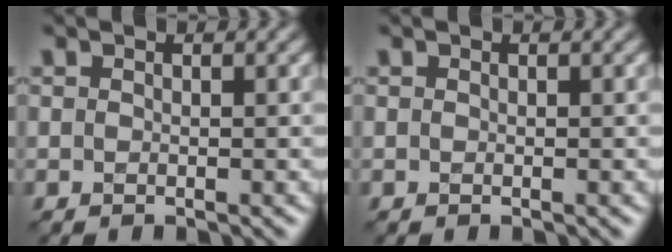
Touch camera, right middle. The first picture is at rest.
{"total": 0.0}